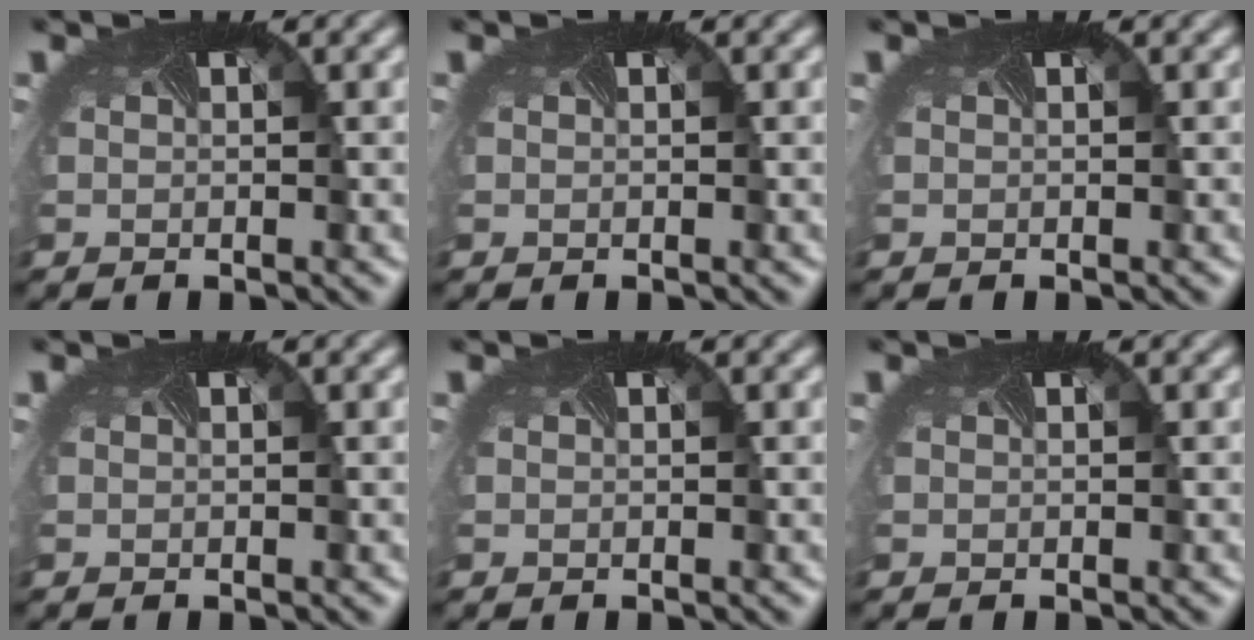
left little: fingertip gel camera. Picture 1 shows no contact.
{"total": 0.0}
{"total": 0.0}
{"total": 0.0}
{"total": 0.0}
{"total": 0.0}